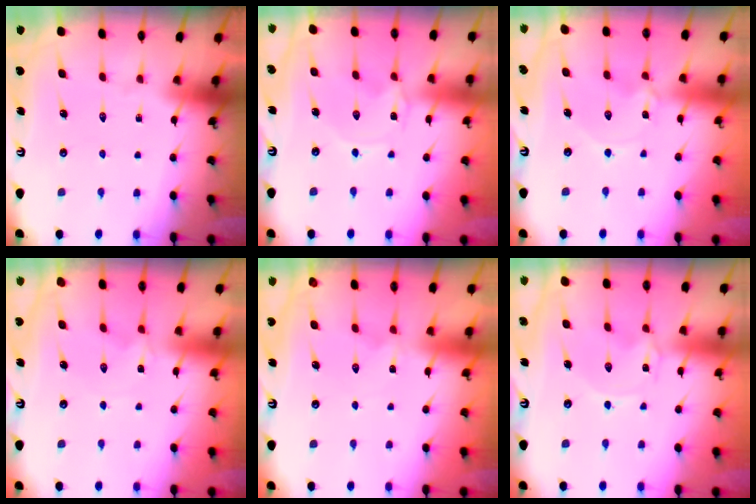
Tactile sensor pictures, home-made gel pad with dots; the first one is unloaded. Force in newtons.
{"total": 0.0}
{"total": 1.4, "press": 1.4, "slide": 0.1}
{"total": 1.3, "press": 1.2, "slide": 0.4}
{"total": 1.0, "press": 1.0, "slide": 0.3}
{"total": 0.0}